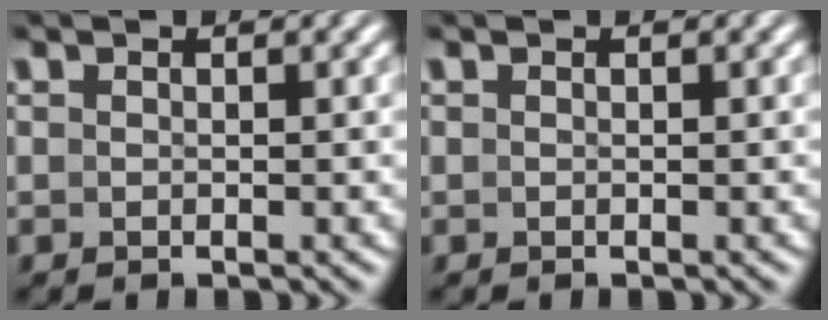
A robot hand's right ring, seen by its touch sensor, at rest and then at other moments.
{"total": 0.0}